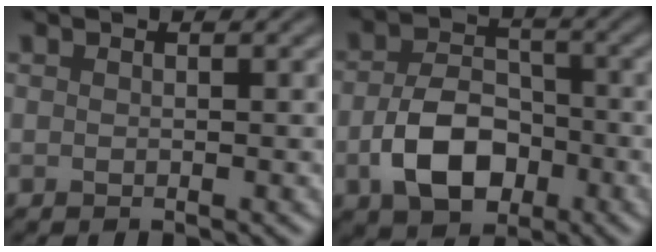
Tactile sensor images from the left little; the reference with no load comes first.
{"total": 6.4, "force": [-2.2, 4.2, 4.3], "torque": [-0.084, -0.005, -0.038]}